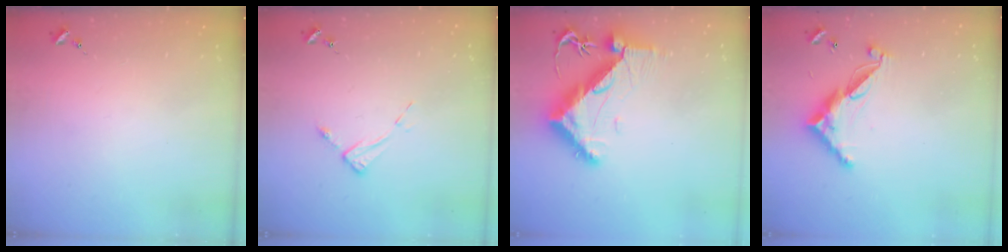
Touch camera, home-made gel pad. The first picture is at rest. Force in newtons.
{"total": 5.3, "press": 5.2, "slide": 0.1}
{"total": 10.8, "press": 10.8, "slide": 1.3}
{"total": 11.6, "press": 11.6, "slide": 0.4}